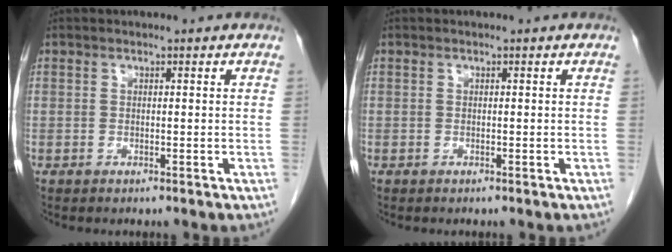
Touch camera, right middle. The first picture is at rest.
{"total": 0.0}